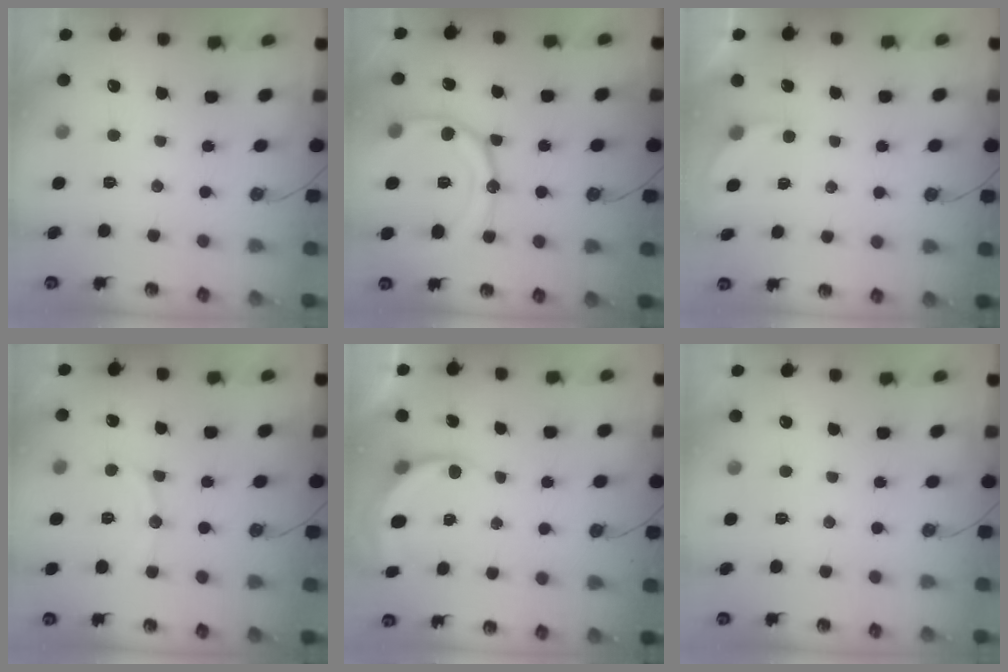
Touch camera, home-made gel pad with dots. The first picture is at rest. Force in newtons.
{"total": 16.6, "press": 16.6, "slide": 1.8}
{"total": 2.6, "press": 2.6, "slide": 0.1}
{"total": 8.1, "press": 8.1, "slide": 0.9}
{"total": 5.4, "press": 5.4, "slide": 0.2}
{"total": 0.0}